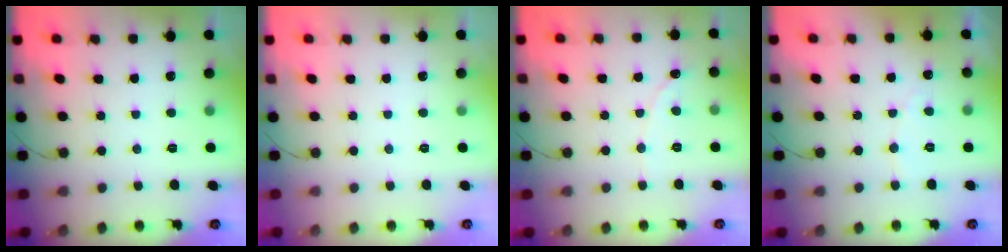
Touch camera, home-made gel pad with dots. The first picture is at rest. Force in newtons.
{"total": 0.0}
{"total": 0.7, "press": 0.7, "slide": 0.0}
{"total": 3.8, "press": 3.8, "slide": 0.2}